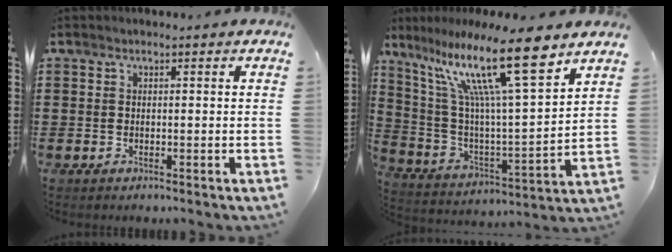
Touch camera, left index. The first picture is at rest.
{"total": 16.9, "force": [10.7, 2.1, 12.8], "torque": [-0.271, -0.051, 0.170]}